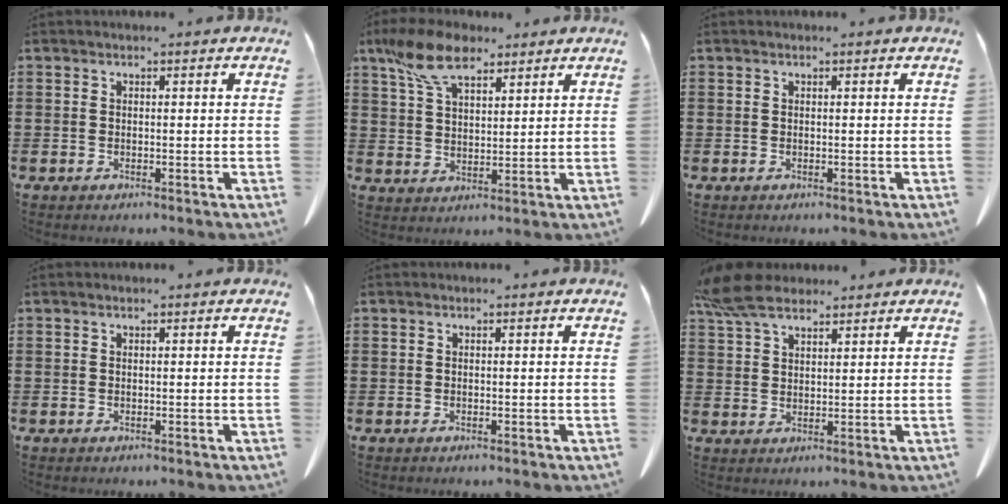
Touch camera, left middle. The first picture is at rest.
{"total": 9.3, "force": [6.3, 4.1, 5.5], "torque": [-0.133, -0.004, 0.116]}
{"total": 0.0}
{"total": 0.0}
{"total": 0.0}
{"total": 6.9, "force": [5.4, 2.7, 3.3], "torque": [-0.083, 0.000, 0.103]}